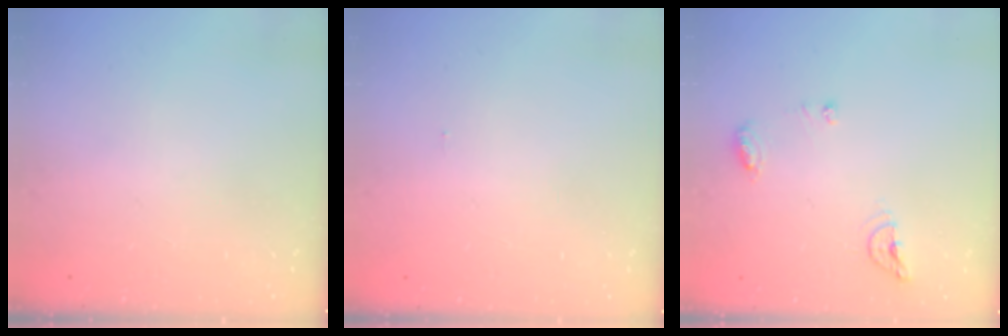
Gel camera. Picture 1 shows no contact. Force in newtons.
{"total": 6.0, "press": 0.9, "slide": 5.9}
{"total": 7.4, "press": 7.4, "slide": 0.5}